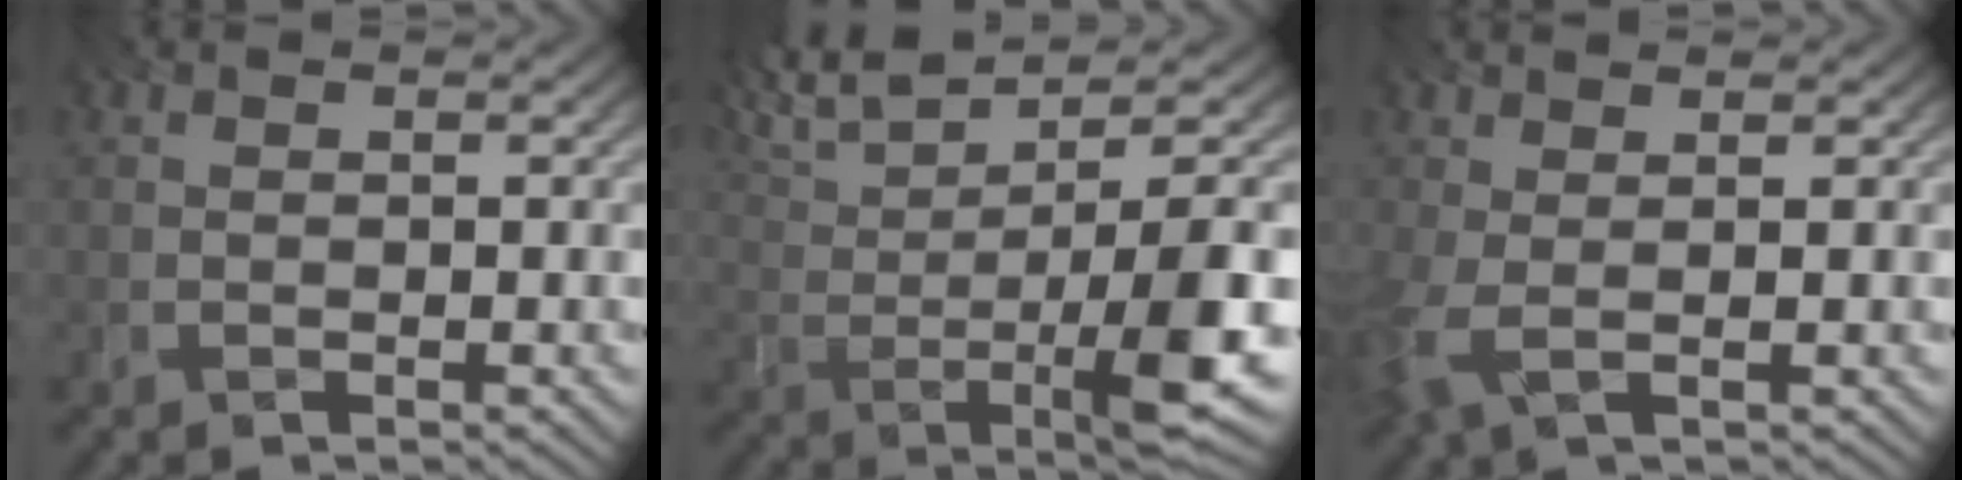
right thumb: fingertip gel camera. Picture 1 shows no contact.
{"total": 11.6, "force": [3.0, 3.5, 10.7], "torque": [-0.204, 0.014, 0.059]}
{"total": 3.9, "force": [0.9, 1.4, 3.5], "torque": [-0.088, 0.011, 0.012]}